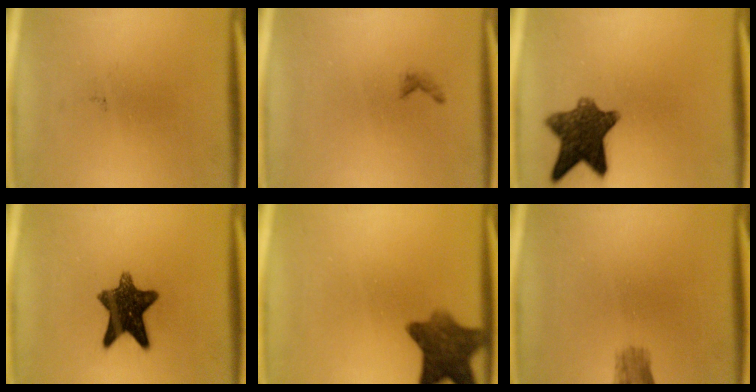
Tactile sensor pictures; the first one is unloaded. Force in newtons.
{"total": 0.6}
{"total": 10.1}
{"total": 10.9}
{"total": 8.5}
{"total": 2.3}